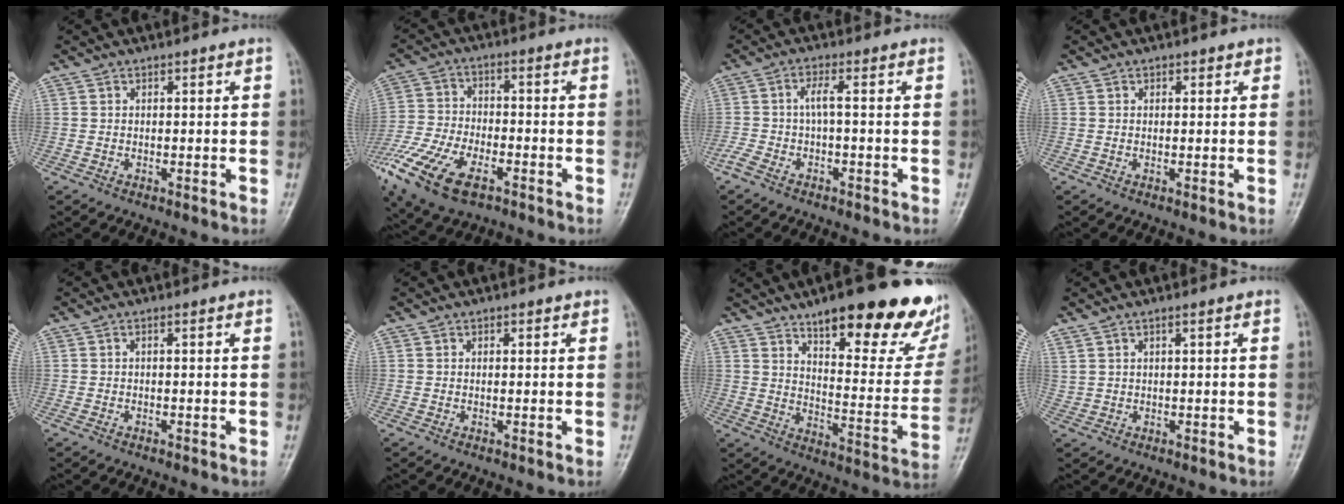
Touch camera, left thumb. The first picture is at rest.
{"total": 16.2, "force": [-8.6, 7.6, 11.4], "torque": [-0.251, 0.002, -0.158]}
{"total": 4.1, "force": [-1.4, 0.5, 3.9], "torque": [-0.103, 0.017, -0.027]}
{"total": 1.3, "force": [0.8, 0.8, 0.7], "torque": [0.000, -0.001, 0.006]}
{"total": 0.6, "force": [-0.1, 0.0, 0.6], "torque": [-0.017, 0.010, 0.000]}
{"total": 0.7, "force": [0.5, 0.3, 0.4], "torque": [-0.002, 0.000, 0.005]}
{"total": 26.3, "force": [16.6, 8.3, 18.7], "torque": [-0.210, -0.073, 0.233]}
{"total": 2.2, "force": [1.5, 1.0, 1.2], "torque": [-0.020, -0.003, 0.037]}